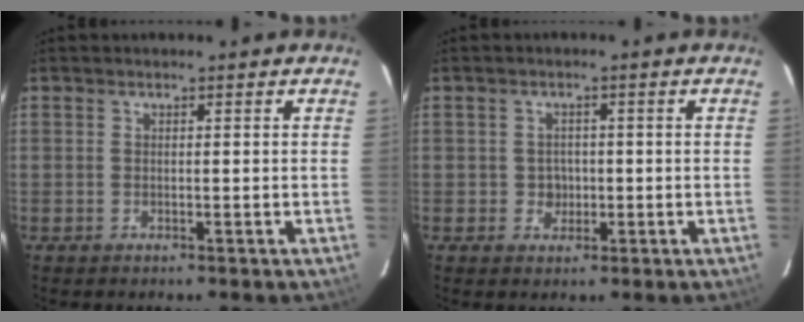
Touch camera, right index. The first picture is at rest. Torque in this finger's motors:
{"motor_torque": [0.25, 0.05, 0.02, 0.00]}